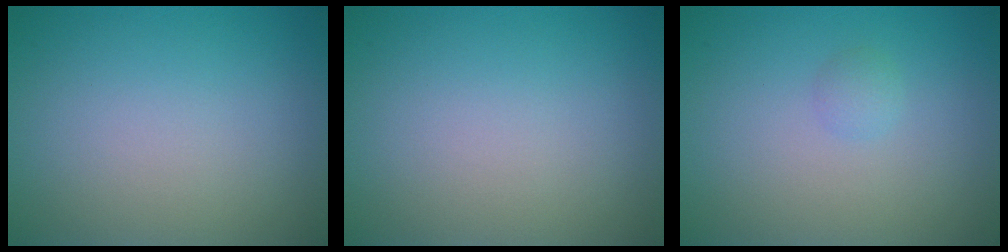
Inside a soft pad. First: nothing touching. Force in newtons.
{"total": 0.0}
{"total": 0.8, "press": 0.8, "slide": 0.0}